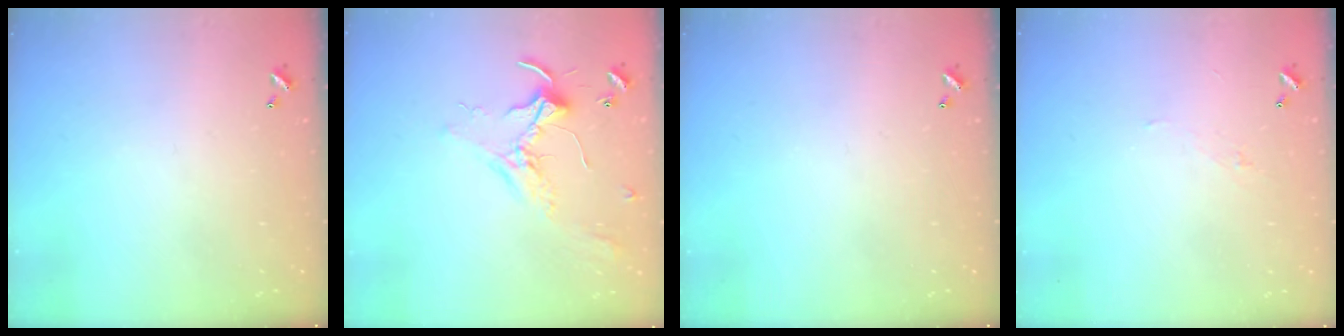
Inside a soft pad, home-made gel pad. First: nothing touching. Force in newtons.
{"total": 2.3, "press": 2.3, "slide": 0.5}
{"total": 0.0}
{"total": 2.0, "press": 1.9, "slide": 0.5}